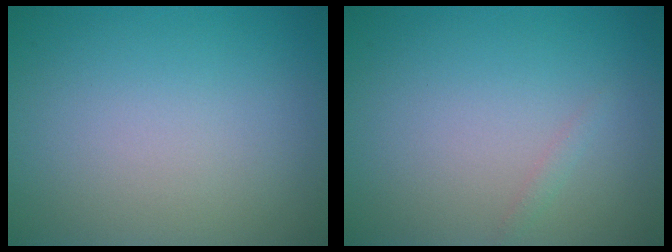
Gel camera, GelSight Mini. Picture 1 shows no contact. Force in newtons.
{"total": 0.5, "press": 0.5, "slide": 0.0}